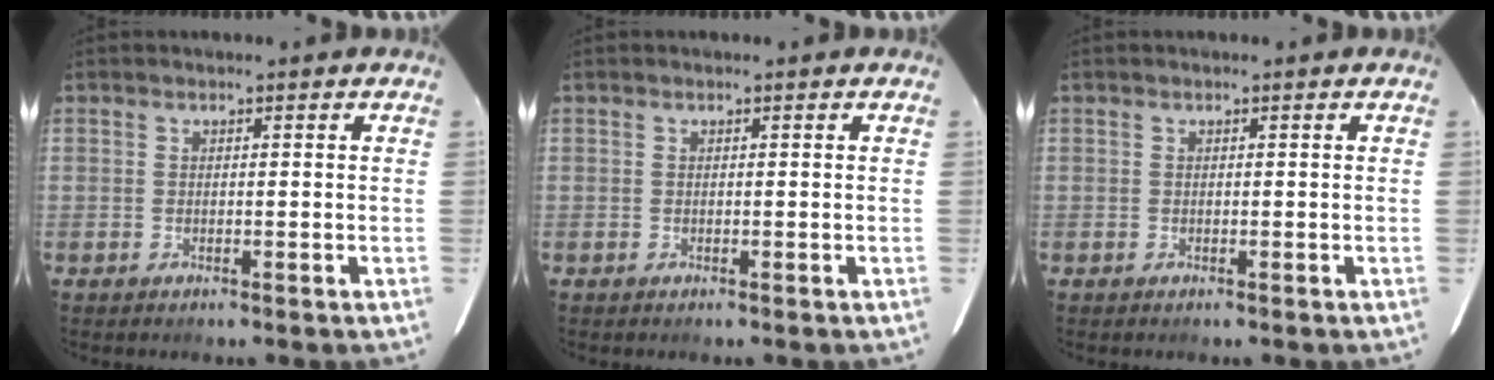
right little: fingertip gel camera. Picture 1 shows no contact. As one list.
[{"total": 0.0}, {"total": 0.0}]